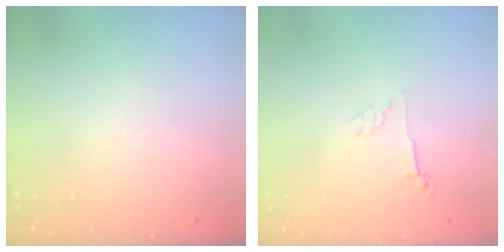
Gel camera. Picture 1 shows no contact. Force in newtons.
{"total": 2.8, "press": 2.7, "slide": 0.6}